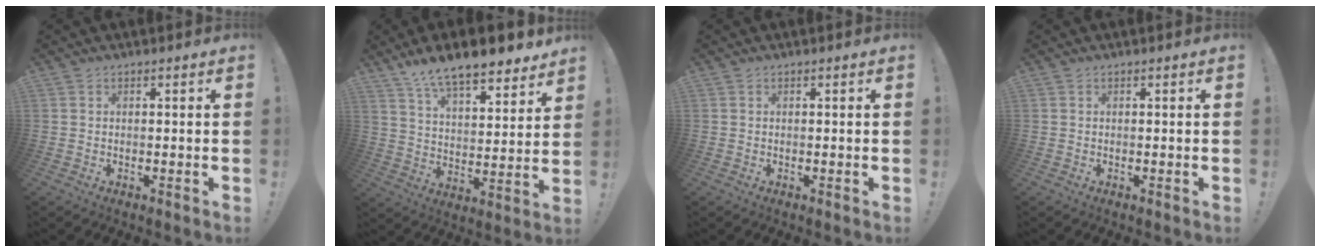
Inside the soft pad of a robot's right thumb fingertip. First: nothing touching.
{"total": 13.1, "force": [10.7, 4.0, 6.4], "torque": [-0.112, -0.079, 0.187]}
{"total": 0.0}
{"total": 0.0}